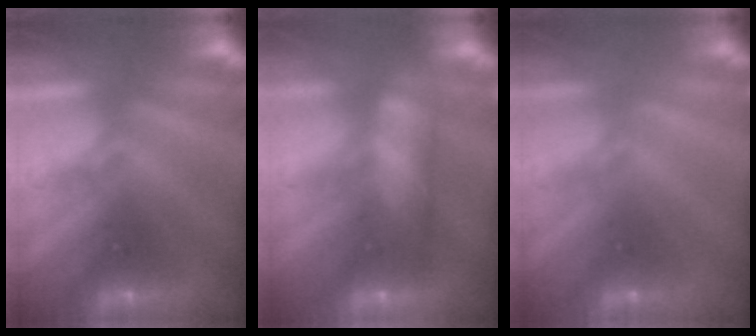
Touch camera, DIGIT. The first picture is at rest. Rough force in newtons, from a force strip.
{"total": 10.8}
{"total": 4.6}